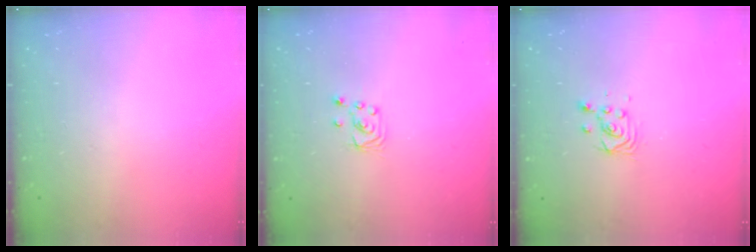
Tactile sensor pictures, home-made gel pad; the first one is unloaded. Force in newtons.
{"total": 3.0, "press": 3.0, "slide": 0.2}
{"total": 3.3, "press": 3.2, "slide": 0.6}